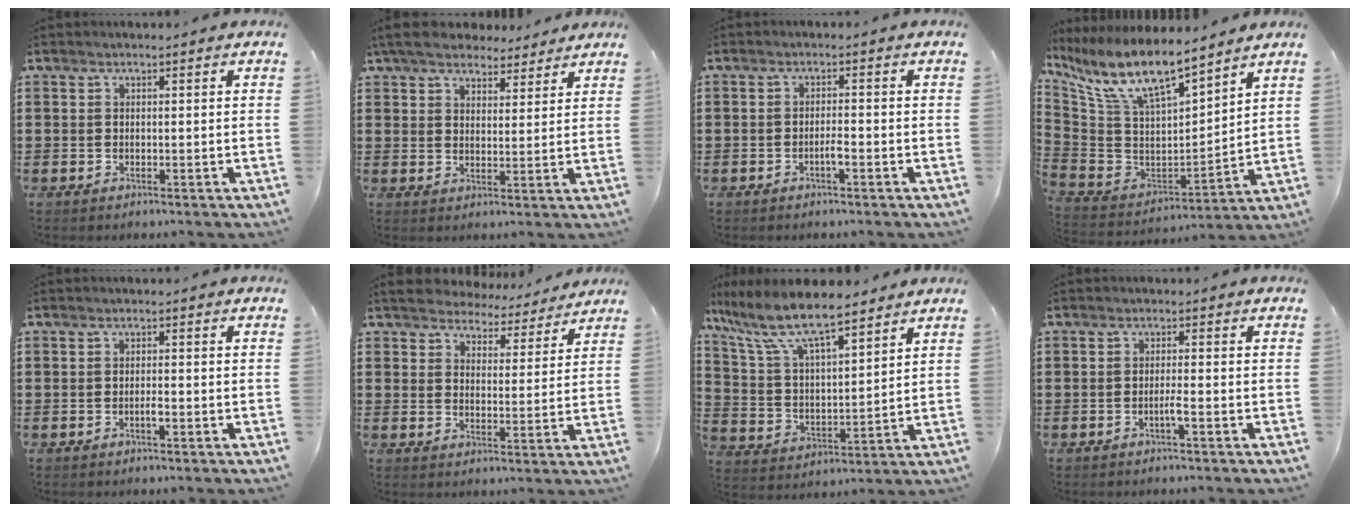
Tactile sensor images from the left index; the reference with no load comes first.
{"total": 5.8, "force": [5.1, 2.0, 1.8], "torque": [-0.055, -0.009, 0.095]}
{"total": 1.9, "force": [-0.9, 0.3, 1.7], "torque": [-0.032, 0.002, -0.017]}
{"total": 11.5, "force": [8.7, 2.4, 7.0], "torque": [-0.171, -0.053, 0.152]}
{"total": 1.4, "force": [-0.5, 0.2, 1.3], "torque": [-0.025, 0.000, -0.010]}
{"total": 5.1, "force": [5.0, 0.8, -0.1], "torque": [-0.018, -0.034, 0.088]}
{"total": 9.8, "force": [7.8, 2.0, 5.6], "torque": [-0.146, -0.037, 0.131]}
{"total": 1.9, "force": [-0.9, -0.1, 1.7], "torque": [-0.029, -0.002, -0.017]}